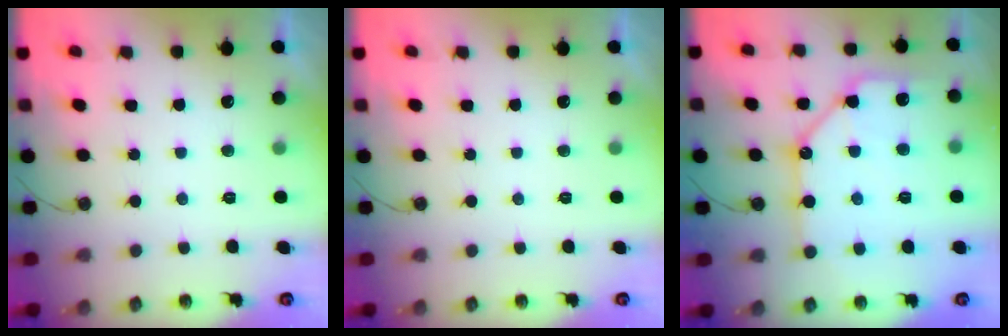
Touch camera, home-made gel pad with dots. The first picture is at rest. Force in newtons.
{"total": 0.0}
{"total": 14.0, "press": 13.9, "slide": 1.6}